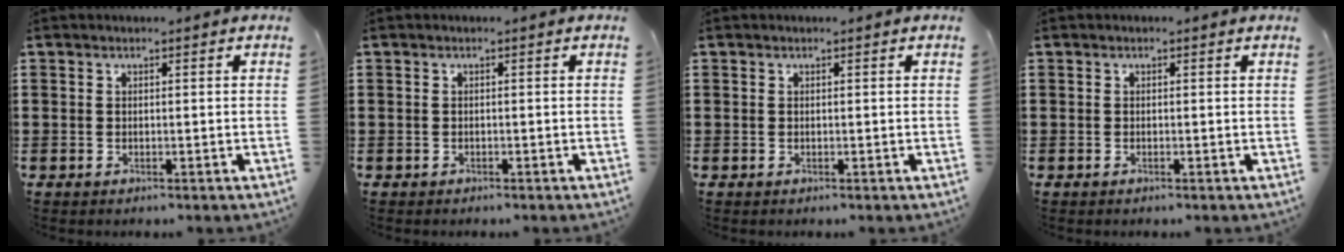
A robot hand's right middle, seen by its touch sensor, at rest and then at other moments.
{"total": 0.0}
{"total": 0.0}
{"total": 0.0}